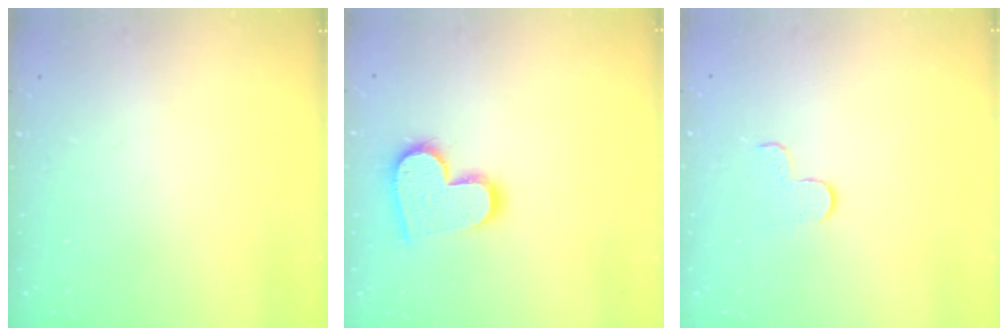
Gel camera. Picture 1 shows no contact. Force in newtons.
{"total": 13.8, "press": 13.8, "slide": 1.1}
{"total": 3.3, "press": 3.3, "slide": 0.4}